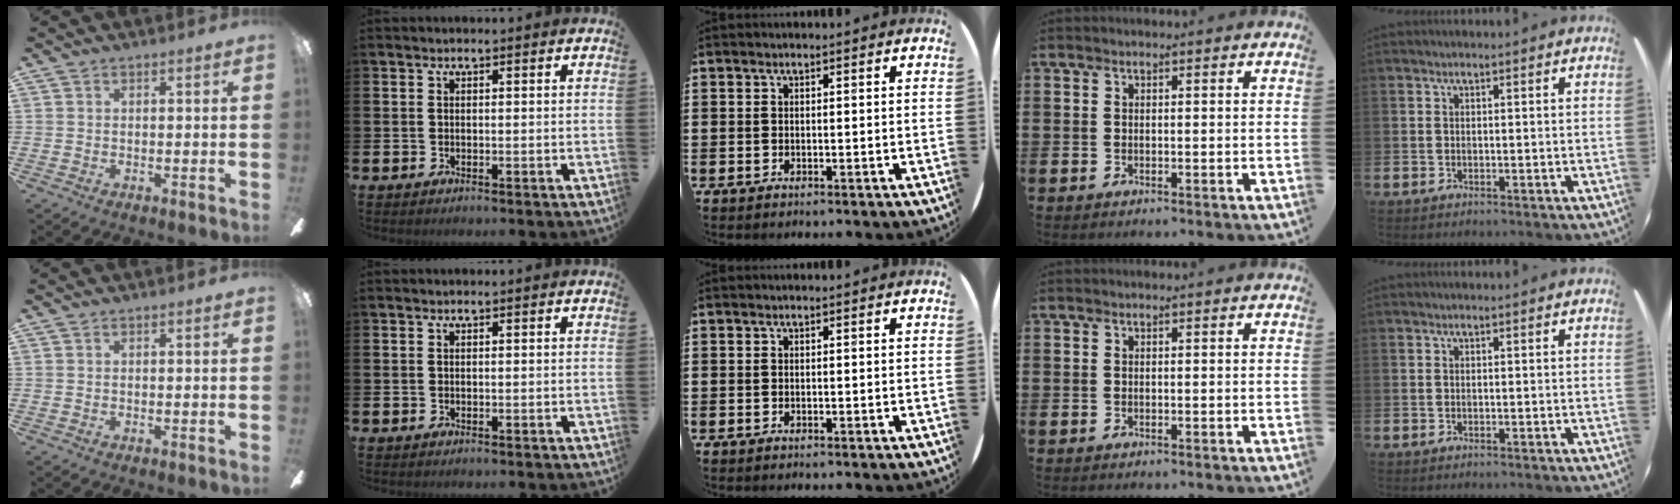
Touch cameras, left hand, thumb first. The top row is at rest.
{}